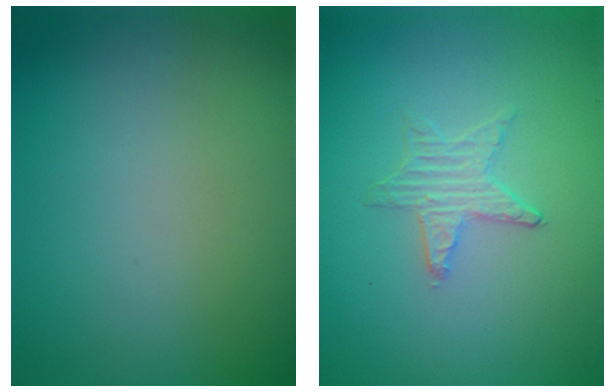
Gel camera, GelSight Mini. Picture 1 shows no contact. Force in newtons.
{"total": 0.9, "press": 0.9, "slide": 0.2}